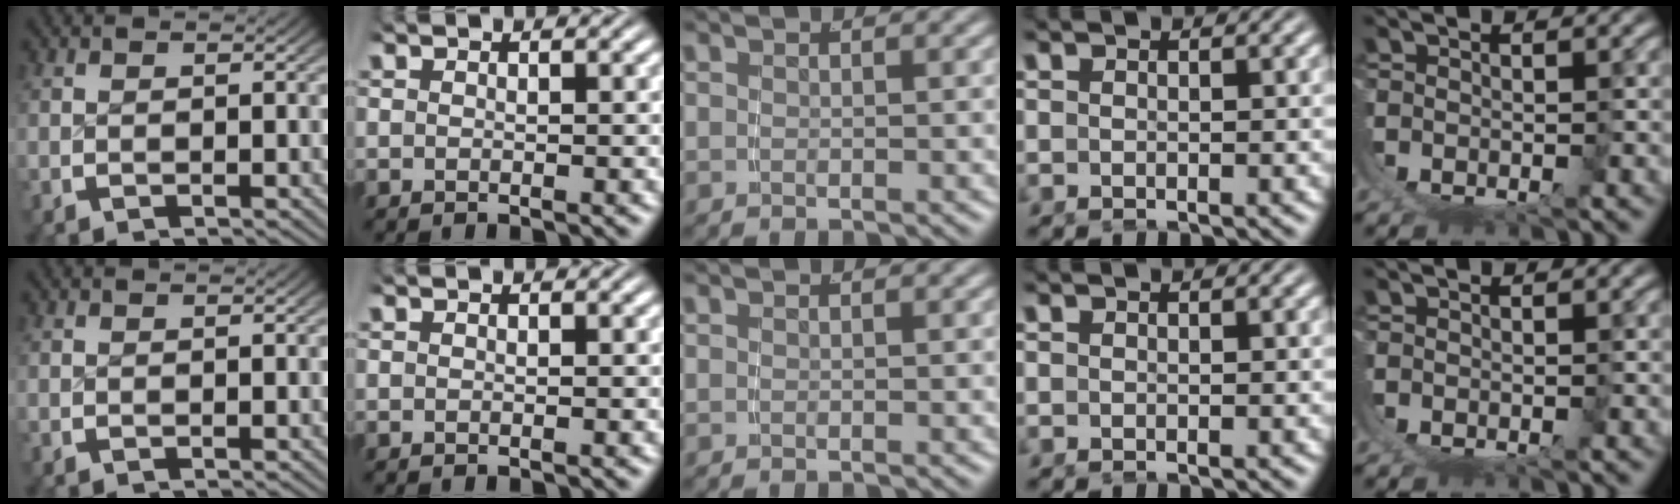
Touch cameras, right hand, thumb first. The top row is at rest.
{}